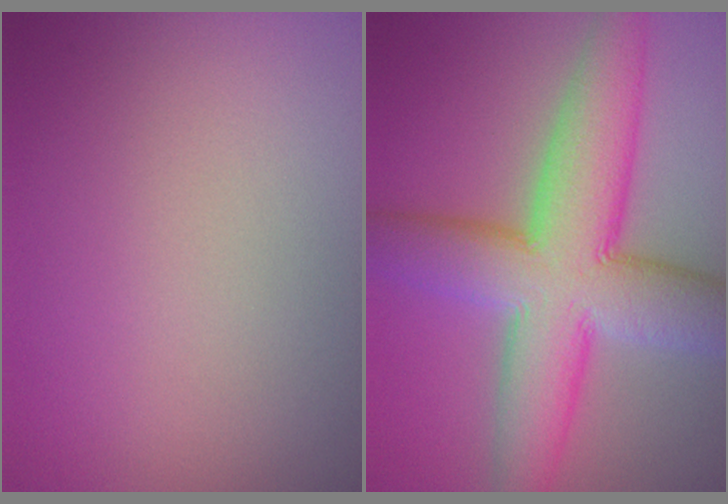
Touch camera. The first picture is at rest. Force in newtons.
{"total": 10.8, "press": 10.8, "slide": 0.3}